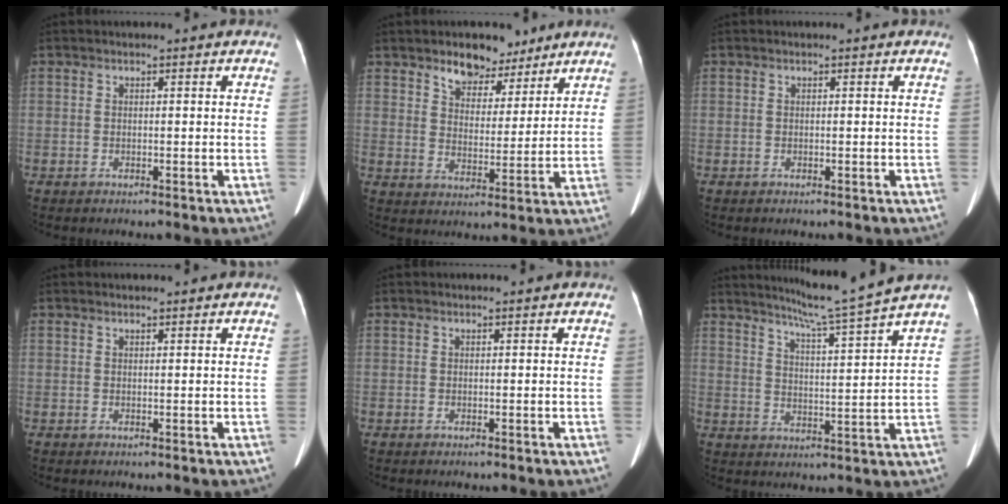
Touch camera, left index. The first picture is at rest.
{"total": 7.6, "force": [5.8, 4.0, 3.0], "torque": [-0.043, 0.007, 0.097]}
{"total": 0.0}
{"total": 1.0, "force": [1.0, 0.1, 0.3], "torque": [-0.007, 0.012, 0.017]}
{"total": 0.0}
{"total": 10.3, "force": [9.0, -2.6, 4.3], "torque": [-0.077, -0.023, 0.140]}